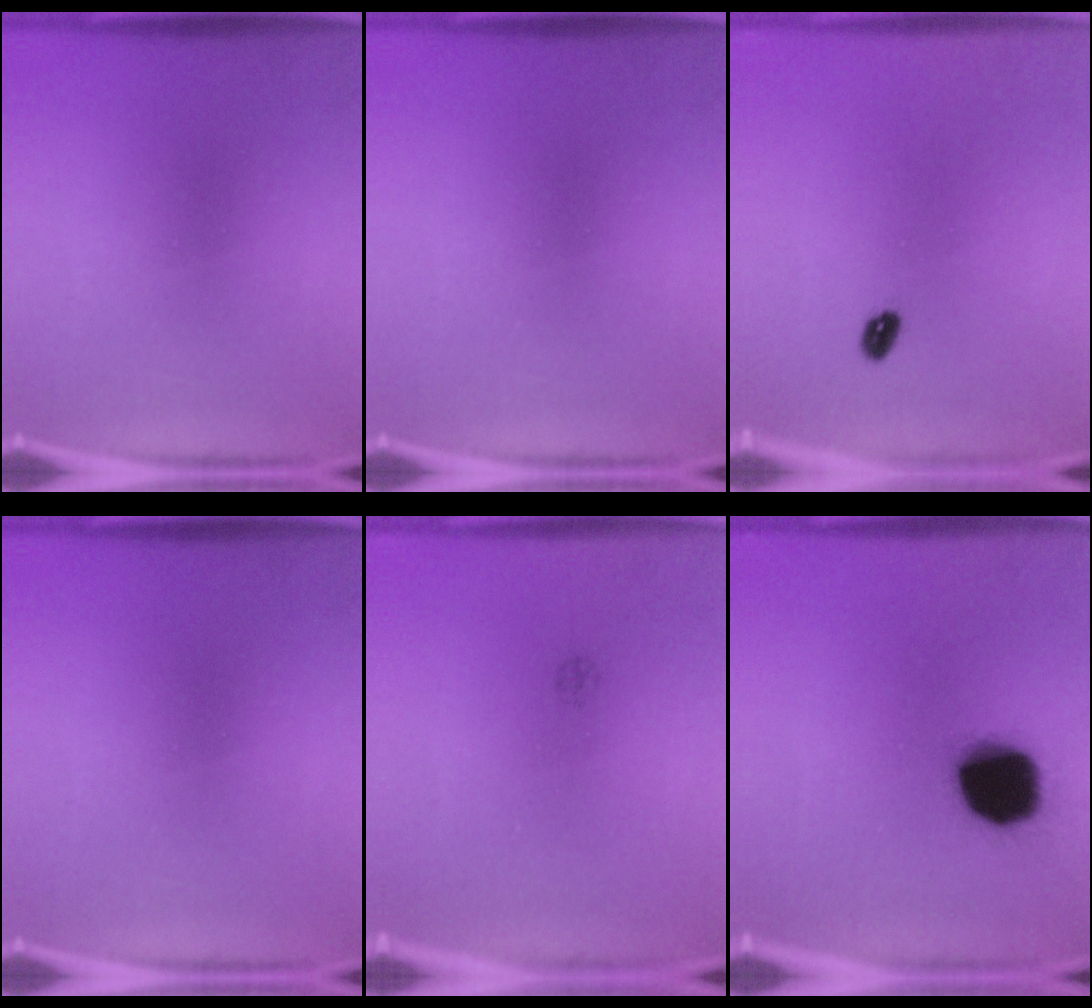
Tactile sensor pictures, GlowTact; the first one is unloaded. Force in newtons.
{"total": 0.0}
{"total": 1.9}
{"total": 0.0}
{"total": 1.0}
{"total": 19.7}